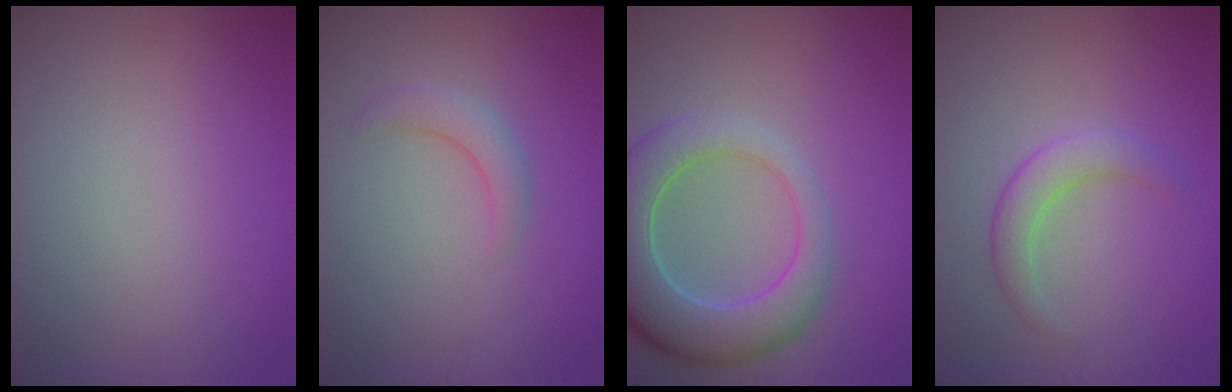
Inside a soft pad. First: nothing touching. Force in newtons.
{"total": 2.1, "press": 2.1, "slide": 0.3}
{"total": 8.2, "press": 8.1, "slide": 1.0}
{"total": 2.7, "press": 2.7, "slide": 0.1}